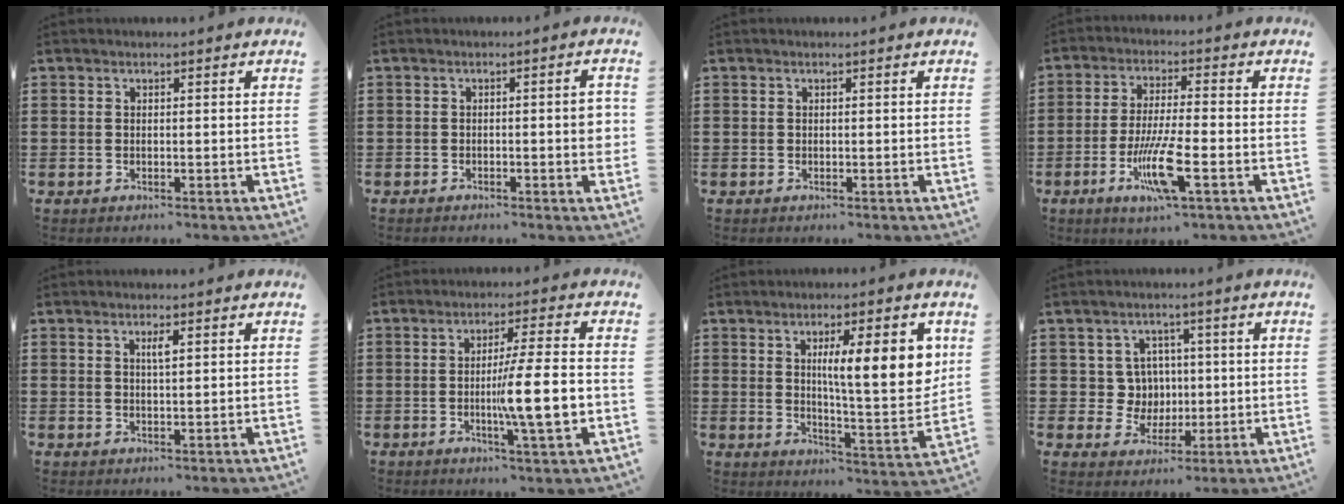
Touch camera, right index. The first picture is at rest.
{"total": 3.2, "force": [-0.6, 0.6, 3.1], "torque": [-0.041, -0.001, -0.014]}
{"total": 0.0}
{"total": 9.0, "force": [-3.7, 1.6, 8.1], "torque": [-0.161, -0.012, -0.068]}
{"total": 1.7, "force": [0.7, 0.3, 1.5], "torque": [-0.030, 0.003, 0.010]}
{"total": 9.5, "force": [-1.7, 0.5, 9.4], "torque": [-0.140, -0.013, -0.033]}
{"total": 11.5, "force": [3.6, 2.6, 10.6], "torque": [-0.165, -0.008, 0.049]}
{"total": 5.4, "force": [0.5, 5.1, 1.7], "torque": [-0.049, 0.013, 0.006]}